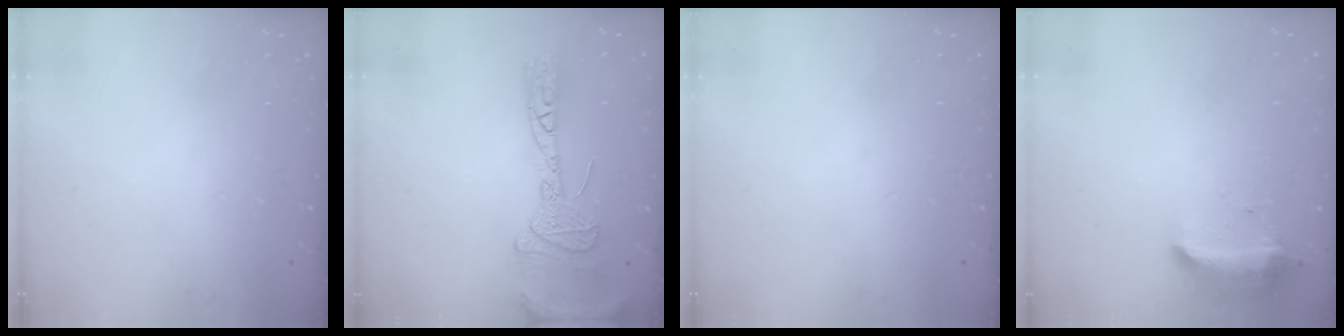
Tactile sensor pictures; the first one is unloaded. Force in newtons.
{"total": 14.6, "press": 14.4, "slide": 2.2}
{"total": 0.0}
{"total": 9.3, "press": 9.3, "slide": 0.8}